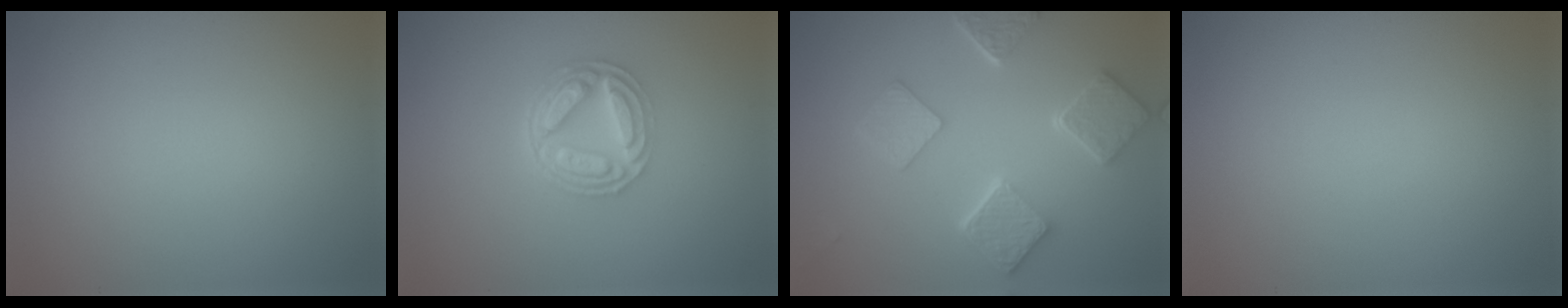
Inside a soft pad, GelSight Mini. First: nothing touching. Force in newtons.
{"total": 4.6, "press": 3.7, "slide": 2.7}
{"total": 5.4, "press": 4.3, "slide": 3.2}
{"total": 0.0}